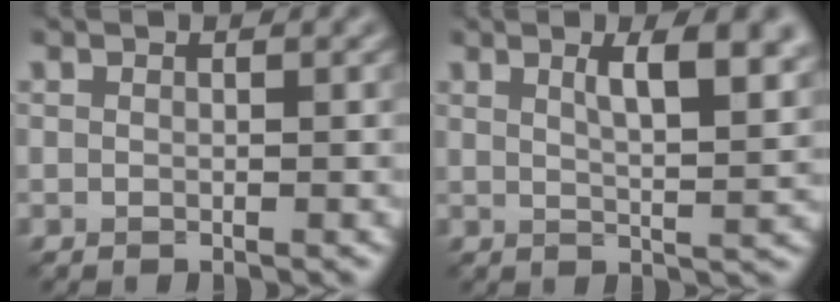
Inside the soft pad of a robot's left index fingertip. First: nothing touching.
{"total": 6.9, "force": [2.9, 2.2, 5.8], "torque": [-0.062, 0.006, 0.040]}